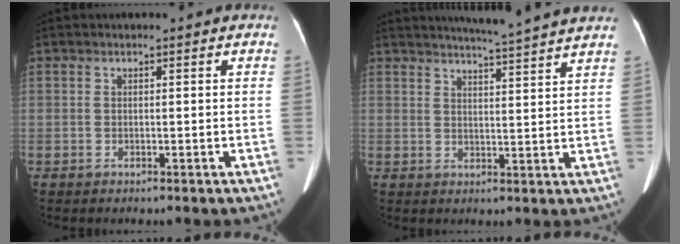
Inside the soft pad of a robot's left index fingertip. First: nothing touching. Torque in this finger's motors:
{"motor_torque": [-0.82, -0.99, 0.00, 0.02]}